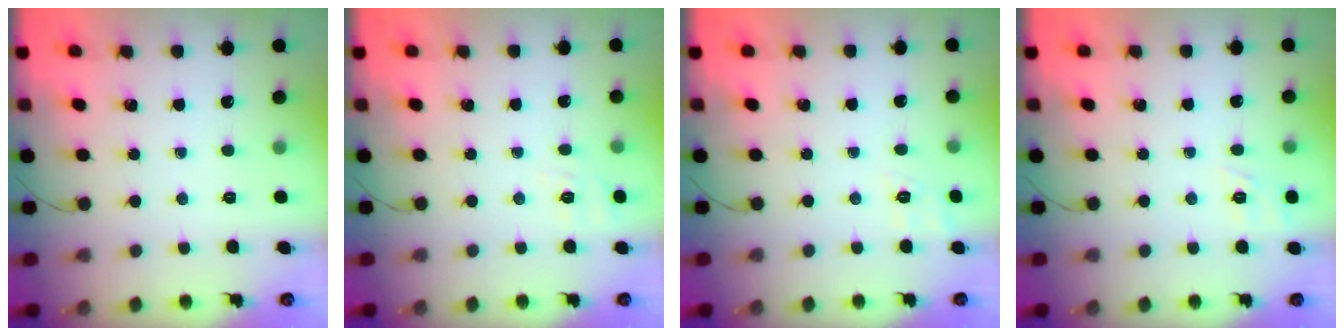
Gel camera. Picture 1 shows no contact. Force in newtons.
{"total": 5.5, "press": 5.0, "slide": 2.3}
{"total": 2.8, "press": 2.1, "slide": 1.9}
{"total": 2.1, "press": 1.4, "slide": 1.5}